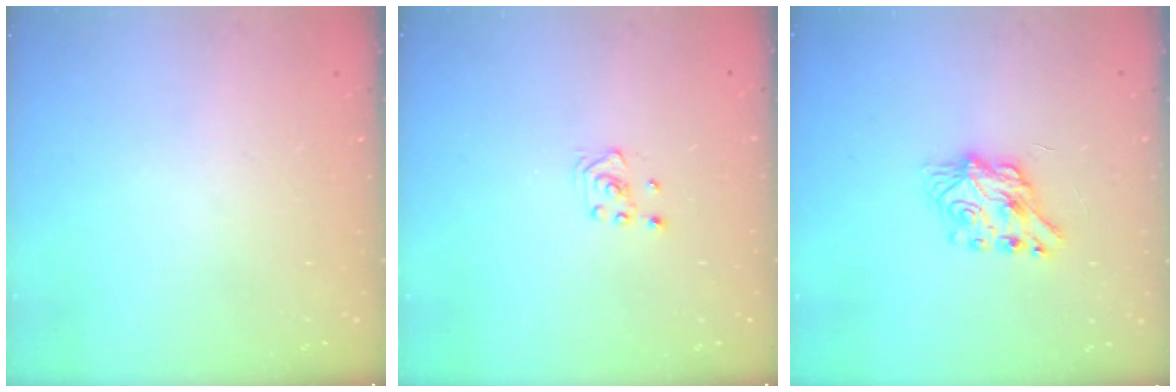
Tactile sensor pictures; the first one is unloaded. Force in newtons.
{"total": 2.8, "press": 2.6, "slide": 1.1}
{"total": 7.2, "press": 7.2, "slide": 0.1}